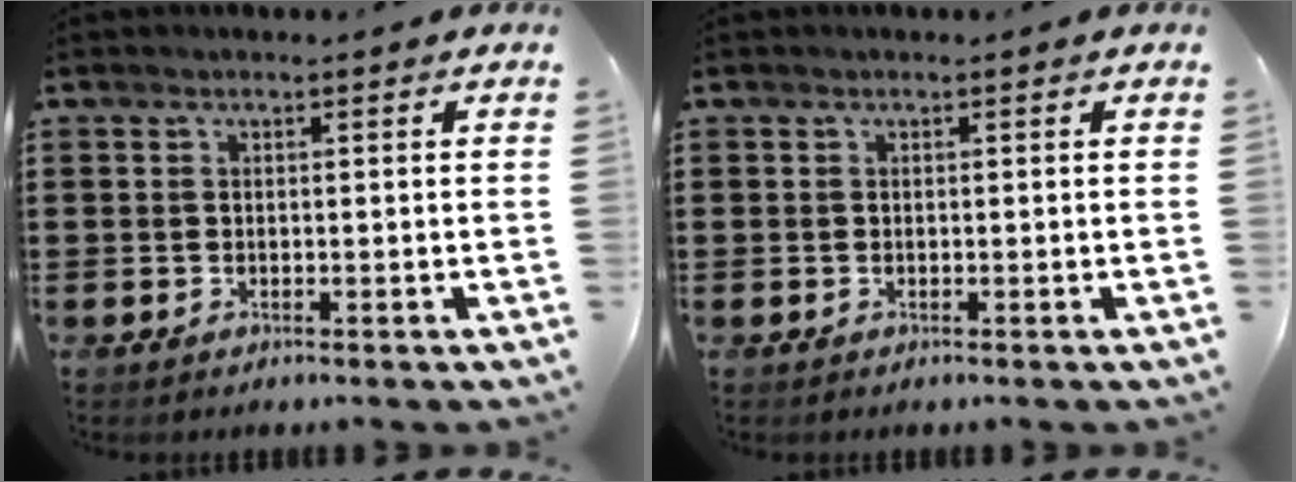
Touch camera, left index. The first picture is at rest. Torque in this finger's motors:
{"motor_torque": [-0.06, -0.06, 0.00, -0.01]}